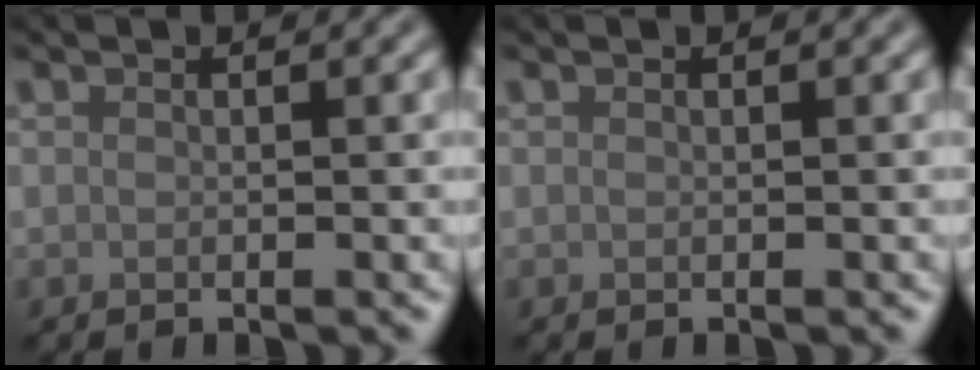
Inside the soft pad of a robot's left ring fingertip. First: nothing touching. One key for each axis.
{"total": 0.0}